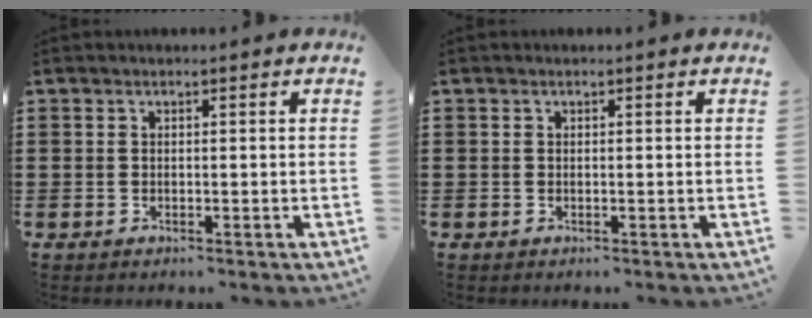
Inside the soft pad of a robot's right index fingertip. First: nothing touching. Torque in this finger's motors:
{"motor_torque": [0.00, 0.00, 0.00, 0.00]}